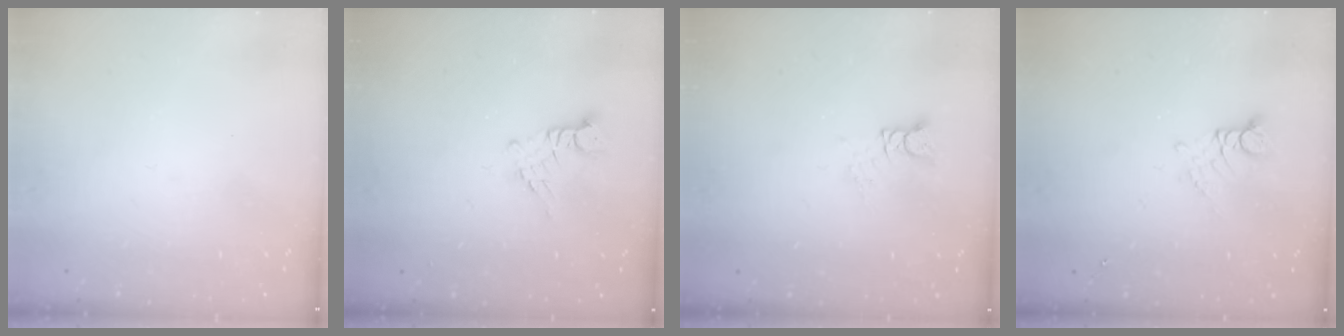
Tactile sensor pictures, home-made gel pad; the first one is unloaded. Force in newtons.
{"total": 3.6, "press": 3.5, "slide": 0.4}
{"total": 3.6, "press": 3.6, "slide": 0.2}
{"total": 5.0, "press": 5.0, "slide": 0.5}